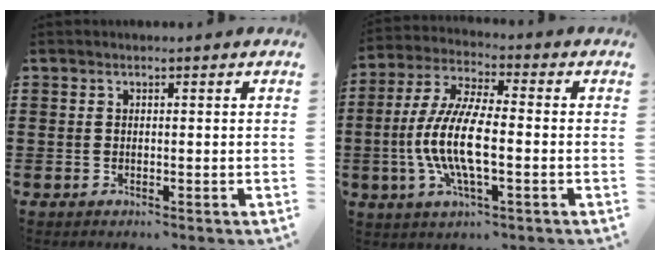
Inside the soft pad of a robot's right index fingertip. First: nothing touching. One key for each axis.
{"total": 9.8, "fx": -2.3, "fy": 2.8, "fz": 9.1, "tx": -0.207, "ty": -0.015, "tz": -0.051}